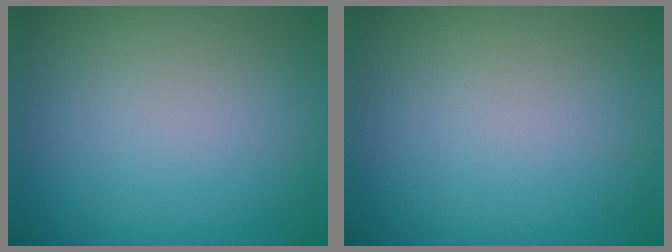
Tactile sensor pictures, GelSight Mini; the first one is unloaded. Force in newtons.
{"total": 0.0}